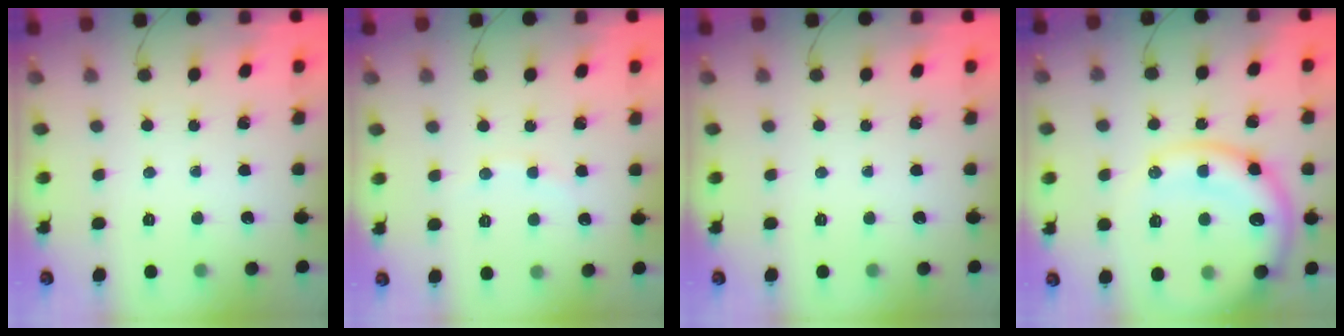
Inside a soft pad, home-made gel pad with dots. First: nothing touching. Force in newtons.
{"total": 4.1, "press": 3.9, "slide": 1.2}
{"total": 0.0}
{"total": 18.2, "press": 17.9, "slide": 3.1}